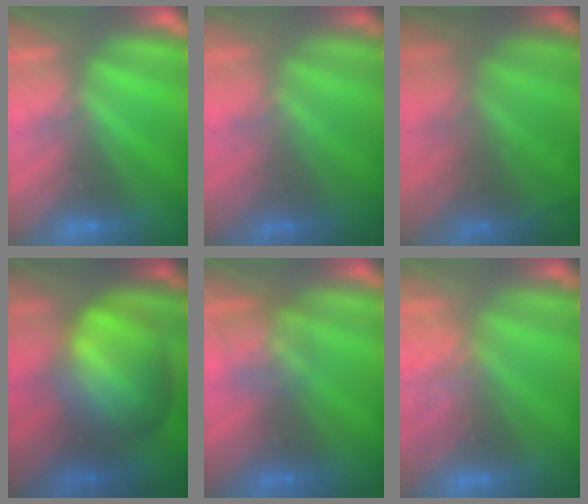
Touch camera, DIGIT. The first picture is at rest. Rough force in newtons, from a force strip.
{"total": 1.3}
{"total": 7.2}
{"total": 9.8}
{"total": 2.8}
{"total": 3.1}